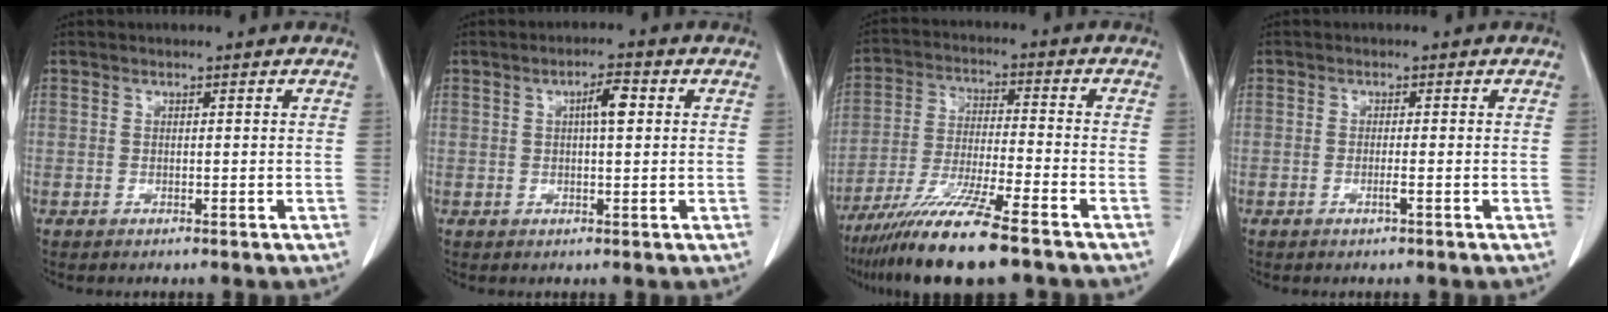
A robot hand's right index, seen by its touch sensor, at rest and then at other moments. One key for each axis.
{"total": 3.6, "fx": 0.9, "fy": 0.7, "fz": 3.4, "tx": -0.057, "ty": 0.006, "tz": 0.013}
{"total": 13.7, "fx": -10.1, "fy": 0.1, "fz": 9.2, "tx": -0.176, "ty": -0.042, "tz": -0.179}
{"total": 1.0, "fx": -0.4, "fy": -0.2, "fz": 0.9, "tx": -0.016, "ty": 0.001, "tz": -0.006}